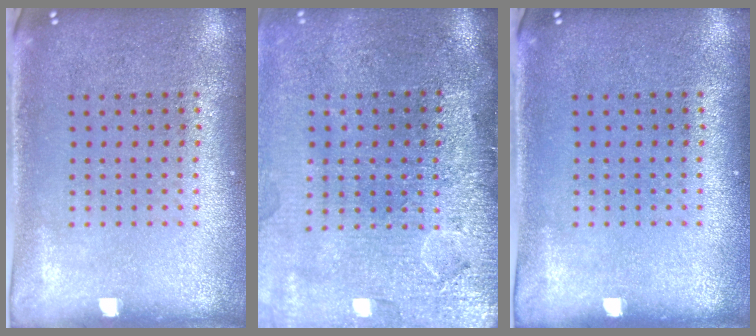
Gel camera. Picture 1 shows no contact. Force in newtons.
{"total": 4.4, "press": 3.6, "slide": 2.5}
{"total": 0.0}